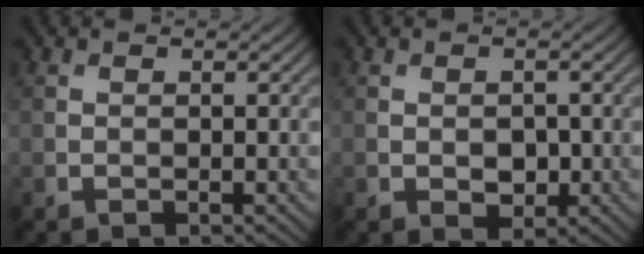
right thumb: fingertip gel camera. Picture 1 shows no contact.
{"total": 2.6, "force": [-0.6, 1.7, 1.9], "torque": [-0.029, -0.008, -0.007]}